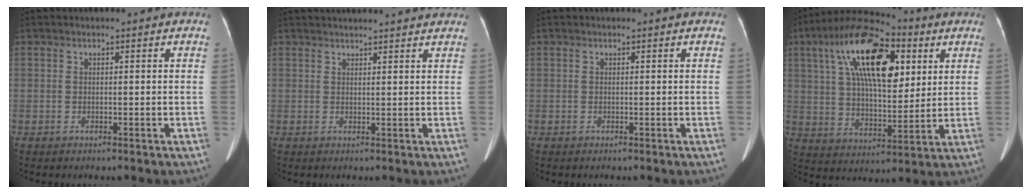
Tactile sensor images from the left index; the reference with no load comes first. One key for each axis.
{"total": 10.5, "fx": 9.8, "fy": 0.9, "fz": 3.7, "tx": -0.046, "ty": 0.031, "tz": 0.114}
{"total": 0.0}
{"total": 18.6, "fx": 7.0, "fy": 7.6, "fz": 15.4, "tx": -0.290, "ty": 0.039, "tz": 0.120}